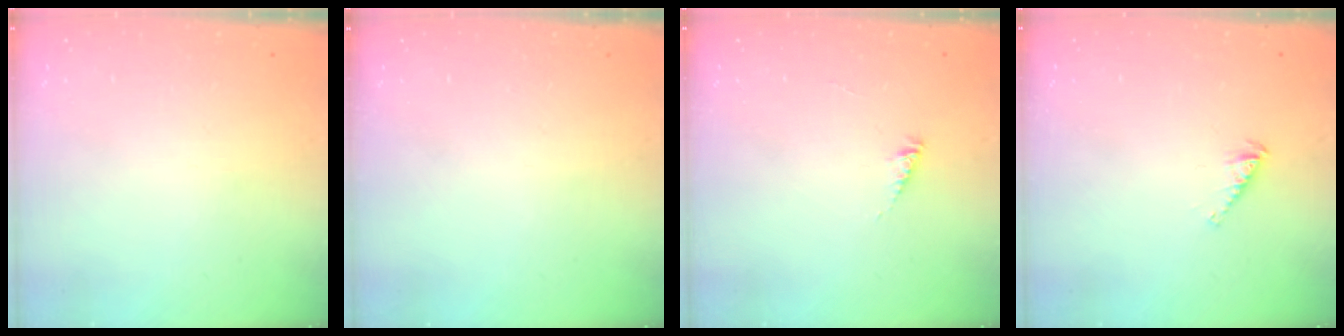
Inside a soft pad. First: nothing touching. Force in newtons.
{"total": 0.0}
{"total": 1.7, "press": 1.6, "slide": 0.3}
{"total": 2.8, "press": 2.7, "slide": 0.5}